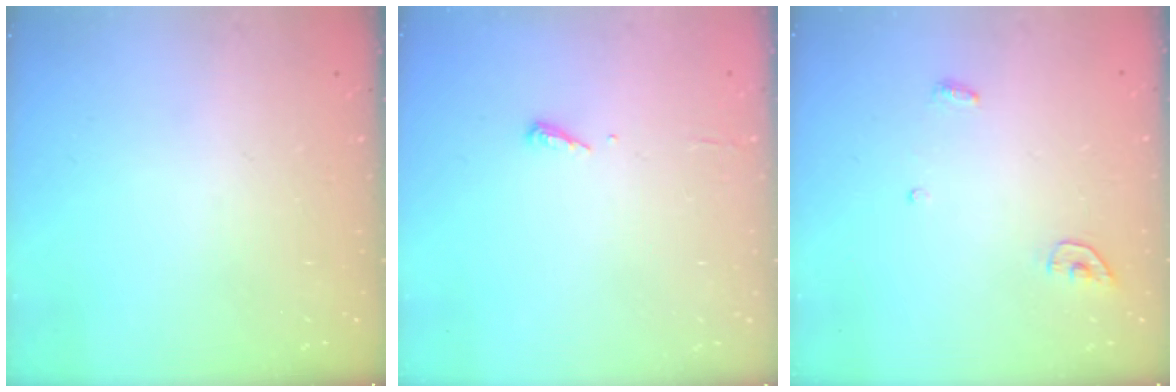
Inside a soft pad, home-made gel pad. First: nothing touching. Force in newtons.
{"total": 3.5, "press": 3.4, "slide": 0.4}
{"total": 4.6, "press": 4.6, "slide": 0.4}